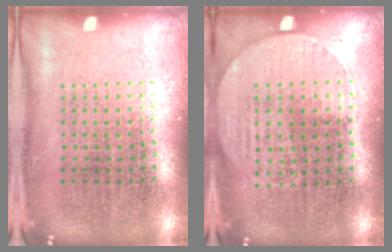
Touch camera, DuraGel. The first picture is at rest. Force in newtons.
{"total": 0.6, "press": 0.4, "slide": 0.5}